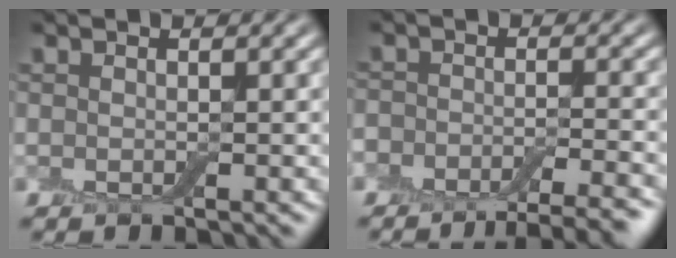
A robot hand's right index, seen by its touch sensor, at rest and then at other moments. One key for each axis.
{"total": 10.2, "fx": -8.2, "fy": 4.3, "fz": 4.2, "tx": -0.037, "ty": -0.017, "tz": -0.100}